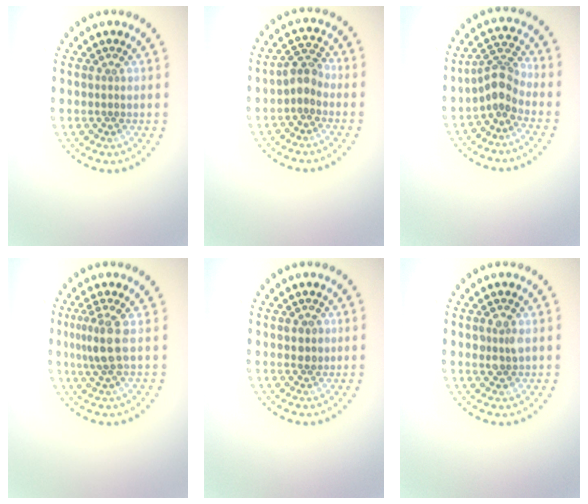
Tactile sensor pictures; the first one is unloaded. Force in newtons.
{"total": 2.1, "press": 1.8, "slide": 1.2}
{"total": 2.9, "press": 2.0, "slide": 2.0}
{"total": 2.7, "press": 2.1, "slide": 1.7}
{"total": 1.5, "press": 1.5, "slide": 0.4}
{"total": 2.0, "press": 2.0, "slide": 0.3}